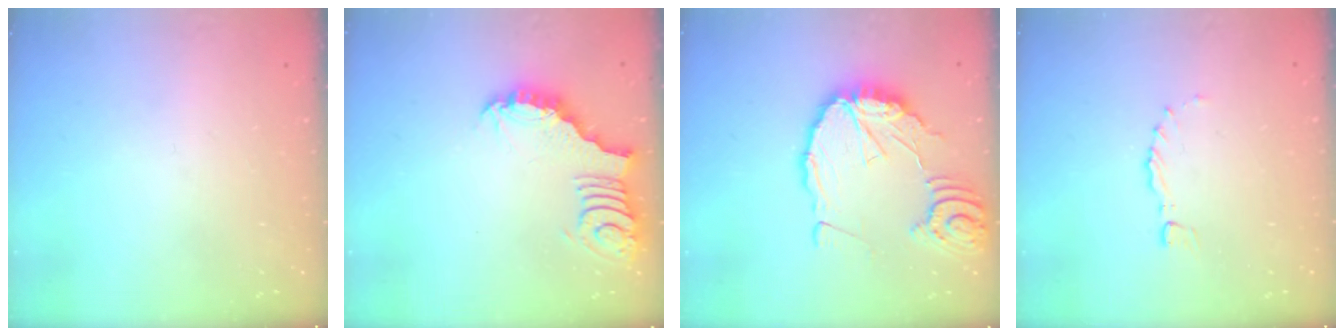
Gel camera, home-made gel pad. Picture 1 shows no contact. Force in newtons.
{"total": 3.8, "press": 3.7, "slide": 0.8}
{"total": 16.5, "press": 16.5, "slide": 1.6}
{"total": 0.0}